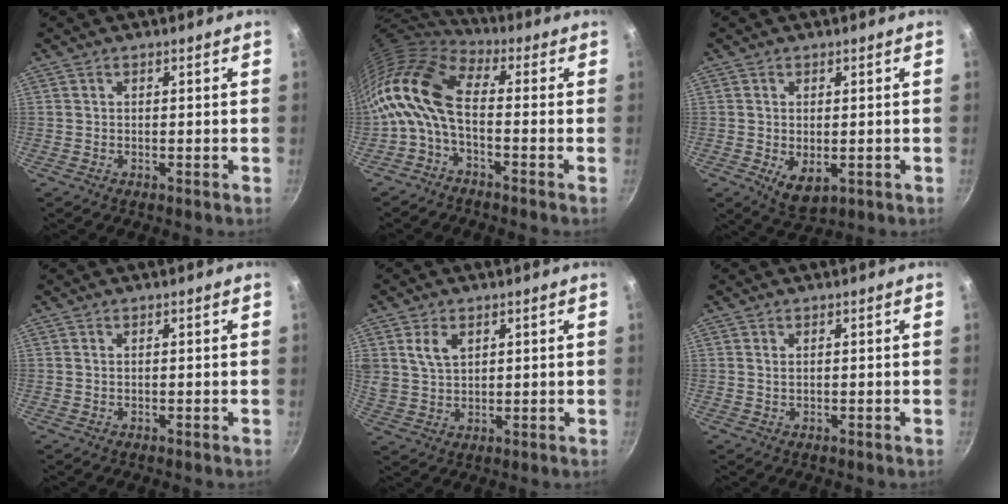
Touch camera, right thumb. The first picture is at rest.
{"total": 11.0, "force": [-1.3, 5.3, 9.5], "torque": [-0.191, 0.026, -0.041]}
{"total": 5.1, "force": [-0.8, 3.0, 4.0], "torque": [-0.063, -0.018, -0.004]}
{"total": 0.0}
{"total": 5.6, "force": [2.4, 3.7, 3.5], "torque": [-0.055, -0.009, 0.051]}
{"total": 0.8, "force": [0.3, 0.5, 0.6], "torque": [-0.013, 0.000, 0.006]}